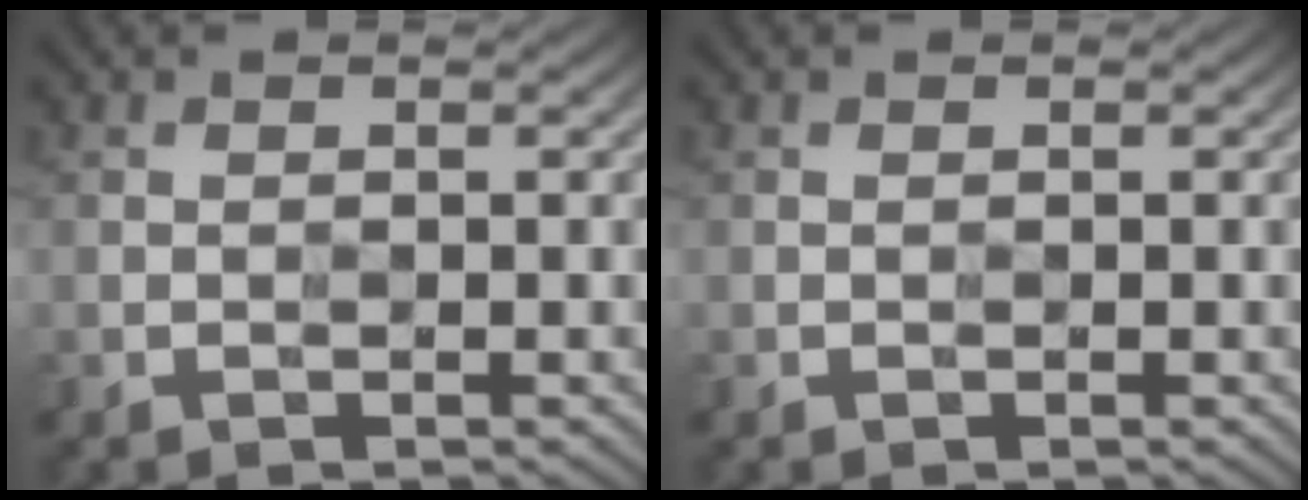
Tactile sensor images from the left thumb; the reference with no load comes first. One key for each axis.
{"total": 0.0}